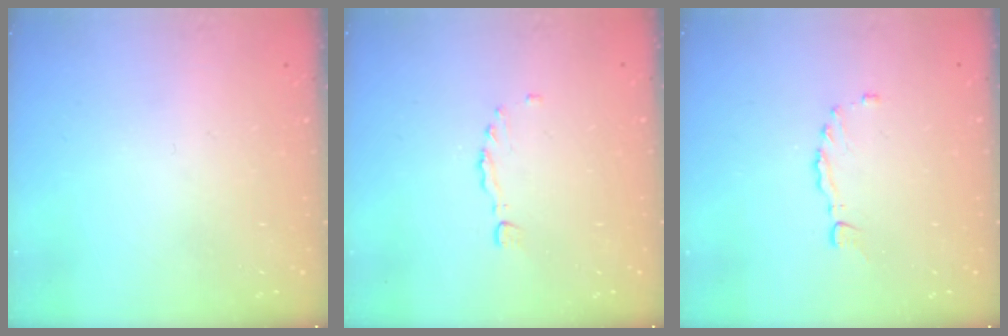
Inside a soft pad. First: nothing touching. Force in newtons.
{"total": 0.6, "press": 0.5, "slide": 0.3}
{"total": 1.3, "press": 1.3, "slide": 0.3}